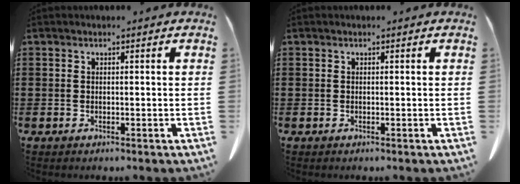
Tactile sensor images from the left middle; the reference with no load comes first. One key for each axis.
{"total": 0.0}